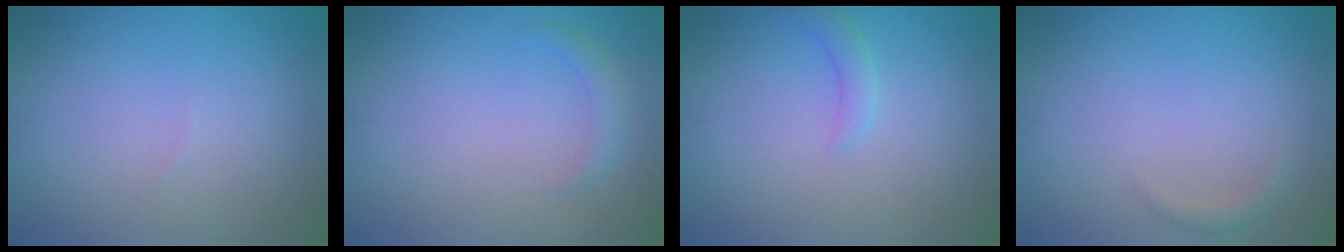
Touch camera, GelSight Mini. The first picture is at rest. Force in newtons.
{"total": 1.3, "press": 1.3, "slide": 0.1}
{"total": 1.3, "press": 1.3, "slide": 0.1}
{"total": 0.9, "press": 0.9, "slide": 0.1}